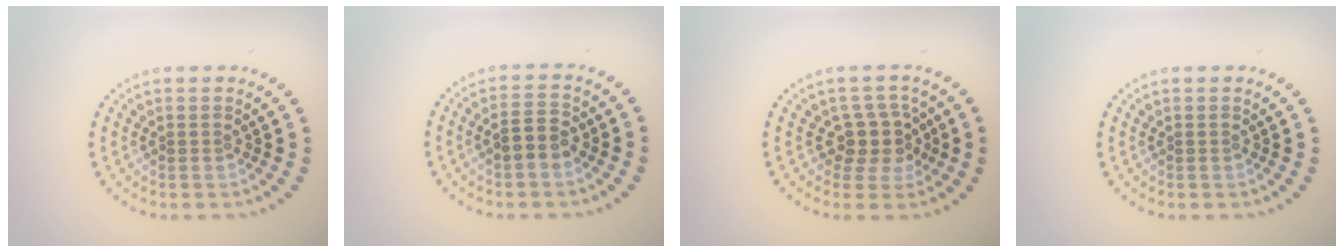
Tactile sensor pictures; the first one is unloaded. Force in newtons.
{"total": 2.4, "press": 2.4, "slide": 0.5}
{"total": 2.9, "press": 2.3, "slide": 1.7}
{"total": 0.0}